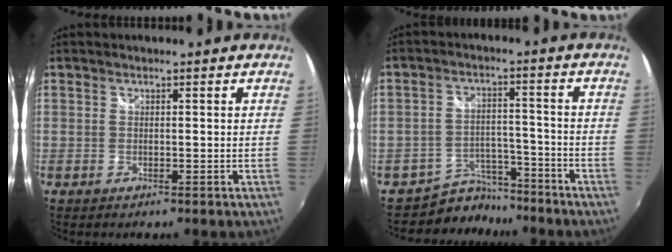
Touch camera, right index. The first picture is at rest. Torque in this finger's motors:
{"motor_torque": [-1.85, 0.29, -0.99, -0.21]}